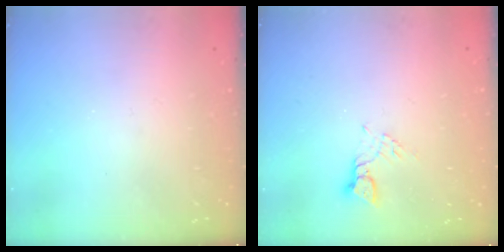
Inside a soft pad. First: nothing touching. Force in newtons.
{"total": 2.5, "press": 2.5, "slide": 0.1}